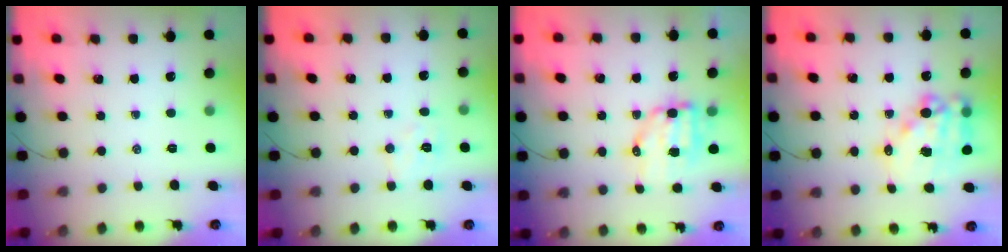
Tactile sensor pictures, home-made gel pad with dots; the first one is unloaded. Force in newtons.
{"total": 6.8, "press": 6.7, "slide": 1.2}
{"total": 7.9, "press": 7.7, "slide": 1.7}
{"total": 15.8, "press": 15.4, "slide": 3.4}